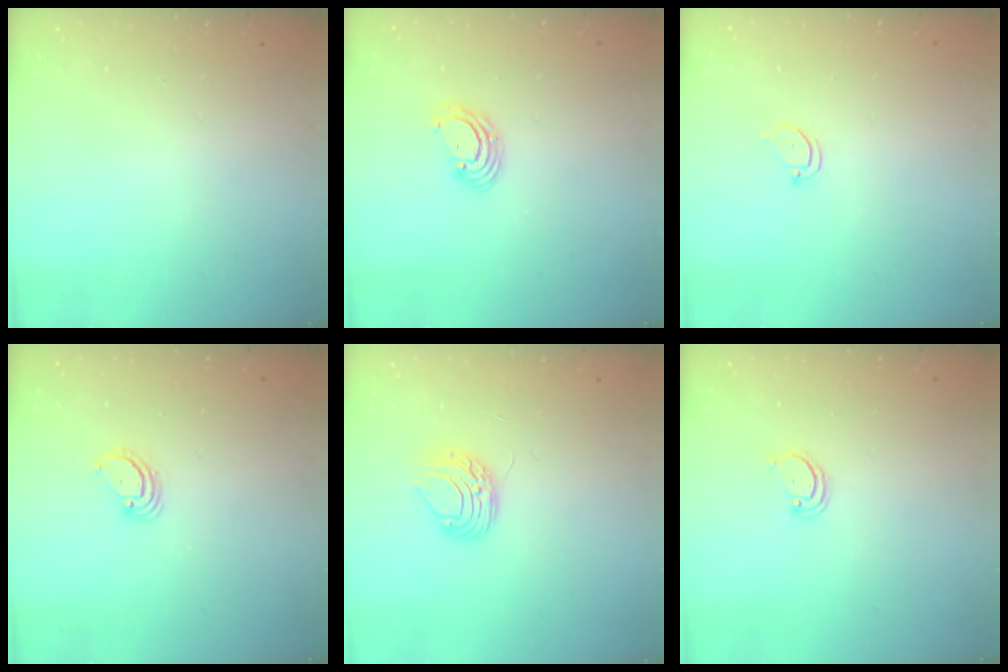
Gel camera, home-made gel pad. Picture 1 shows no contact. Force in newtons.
{"total": 3.8, "press": 3.8, "slide": 0.2}
{"total": 2.4, "press": 2.4, "slide": 0.2}
{"total": 2.9, "press": 2.9, "slide": 0.3}
{"total": 7.5, "press": 7.4, "slide": 0.7}
{"total": 1.8, "press": 1.8, "slide": 0.2}